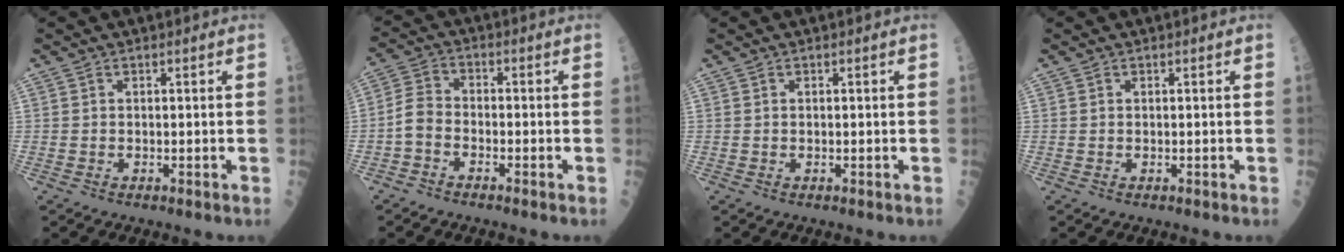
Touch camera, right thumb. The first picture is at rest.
{"total": 4.4, "force": [-2.2, 2.6, 2.8], "torque": [-0.055, 0.025, -0.054]}
{"total": 0.0}
{"total": 0.0}